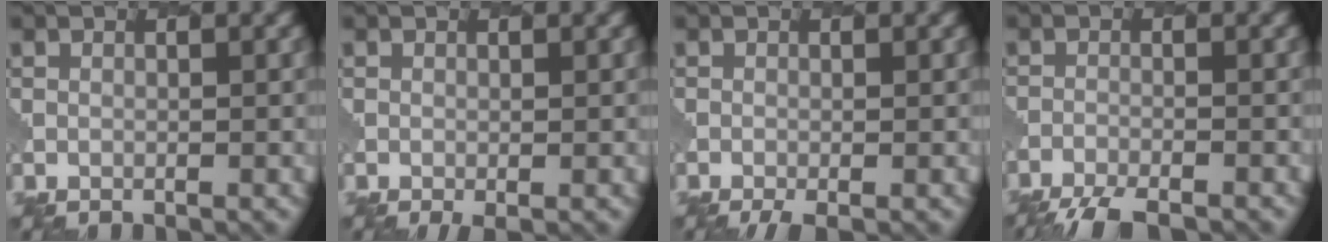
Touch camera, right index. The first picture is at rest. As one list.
[{"total": 1.4, "force": [-0.5, 0.3, 1.2], "torque": [-0.019, -0.002, -0.008]}, {"total": 1.9, "force": [-1.3, 0.3, 1.4], "torque": [-0.021, 0.001, -0.023]}, {"total": 5.7, "force": [-5.3, 0.8, 1.7], "torque": [-0.038, -0.017, -0.087]}]